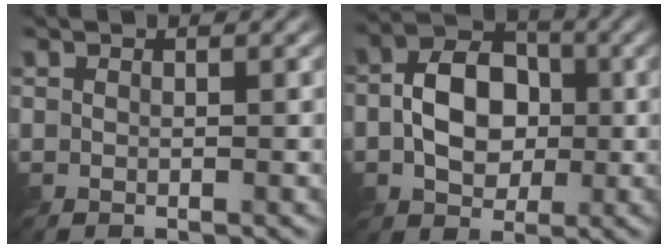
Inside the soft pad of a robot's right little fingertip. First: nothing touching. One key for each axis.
{"total": 5.6, "fx": -0.6, "fy": 4.2, "fz": 3.6, "tx": -0.062, "ty": 0.004, "tz": -0.015}